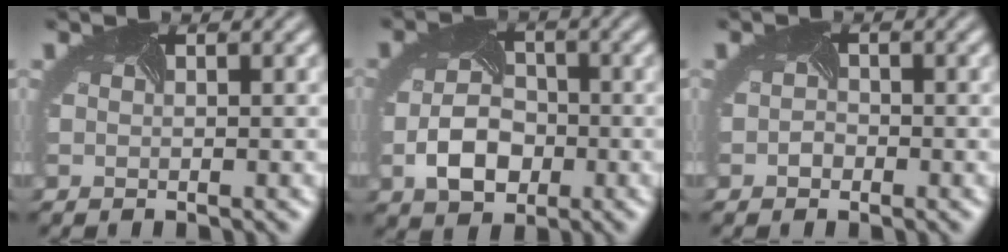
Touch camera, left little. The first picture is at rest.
{"total": 4.8, "force": [-1.3, 3.4, 3.2], "torque": [-0.067, -0.009, -0.024]}
{"total": 0.8, "force": [-0.4, 0.6, 0.2], "torque": [-0.007, -0.003, -0.011]}